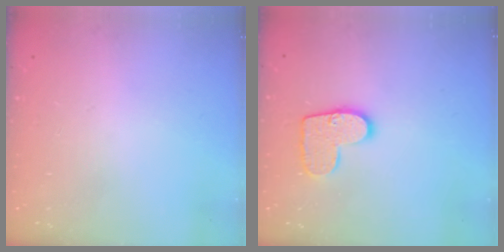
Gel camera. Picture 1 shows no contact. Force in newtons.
{"total": 10.7, "press": 10.7, "slide": 0.6}